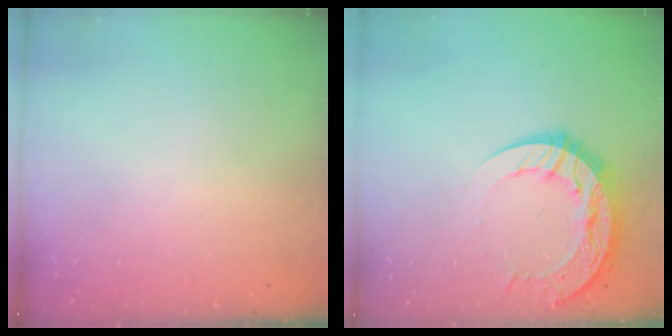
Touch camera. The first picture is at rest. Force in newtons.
{"total": 14.0, "press": 14.0, "slide": 1.3}